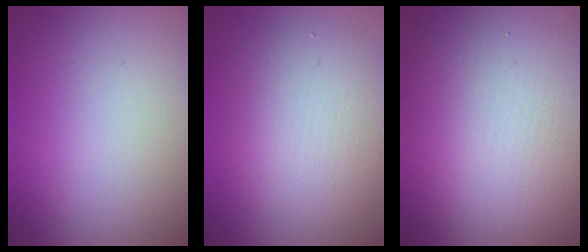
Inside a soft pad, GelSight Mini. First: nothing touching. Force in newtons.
{"total": 4.9, "press": 4.9, "slide": 0.4}
{"total": 15.3, "press": 15.3, "slide": 1.1}